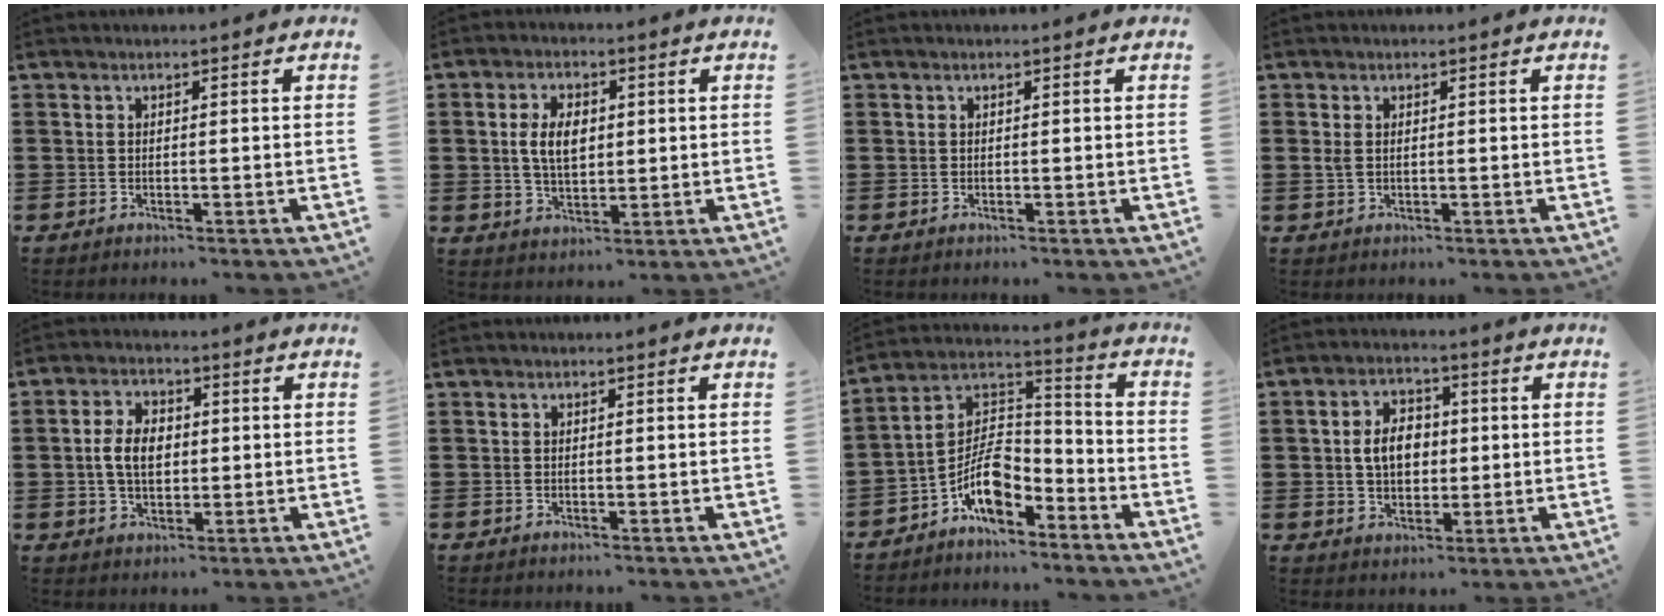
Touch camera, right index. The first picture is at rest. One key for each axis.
{"total": 5.6, "fx": 0.6, "fy": 3.2, "fz": 4.5, "tx": -0.094, "ty": 0.006, "tz": 0.004}
{"total": 0.0}
{"total": 1.3, "fx": 0.2, "fy": 0.8, "fz": 1.0, "tx": -0.029, "ty": 0.003, "tz": 0.000}
{"total": 5.7, "fx": 0.0, "fy": 3.6, "fz": 4.4, "tx": -0.103, "ty": 0.008, "tz": -0.007}
{"total": 0.0}
{"total": 8.7, "fx": -5.3, "fy": 4.2, "fz": 5.5, "tx": -0.120, "ty": -0.003, "tz": -0.107}
{"total": 5.8, "fx": 0.2, "fy": 4.0, "fz": 4.2, "tx": -0.082, "ty": 0.006, "tz": -0.006}